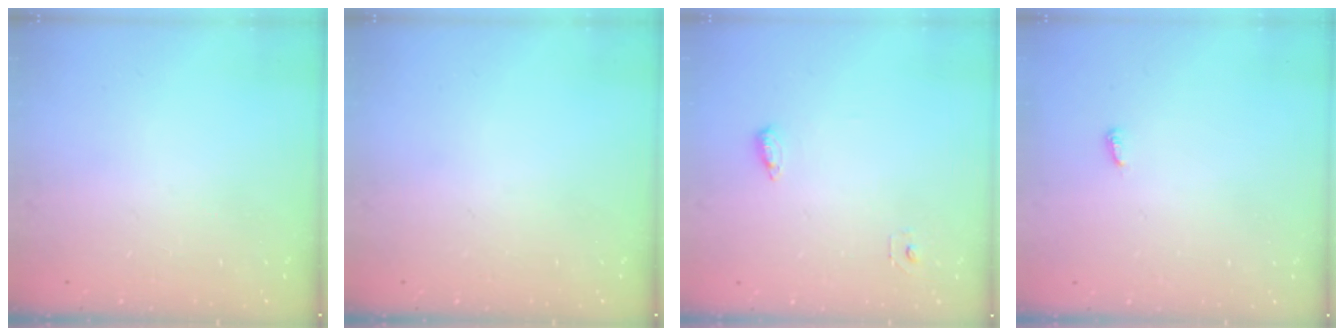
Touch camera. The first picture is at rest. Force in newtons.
{"total": 0.0}
{"total": 5.4, "press": 5.3, "slide": 1.2}
{"total": 2.9, "press": 2.9, "slide": 0.3}